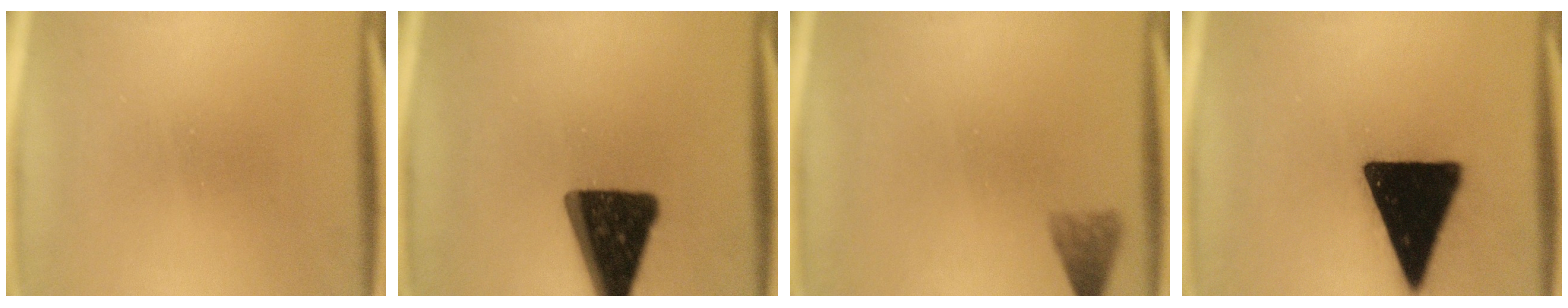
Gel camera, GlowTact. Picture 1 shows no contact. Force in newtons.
{"total": 16.6}
{"total": 2.9}
{"total": 22.2}